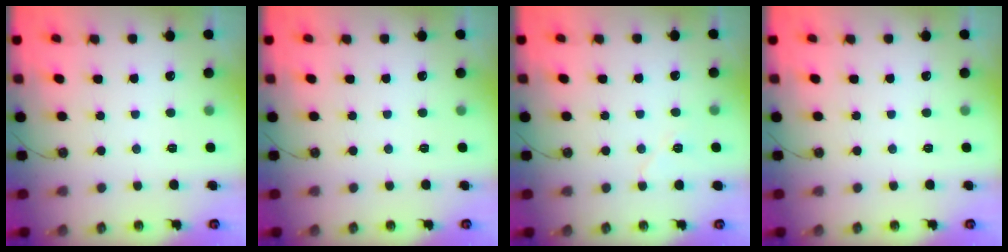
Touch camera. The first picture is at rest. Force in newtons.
{"total": 0.0}
{"total": 5.5, "press": 5.0, "slide": 2.3}
{"total": 0.0}